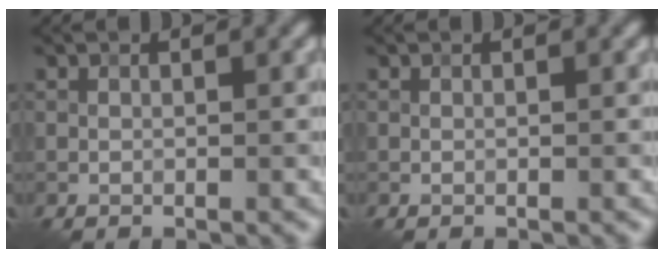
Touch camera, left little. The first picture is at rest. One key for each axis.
{"total": 0.0}